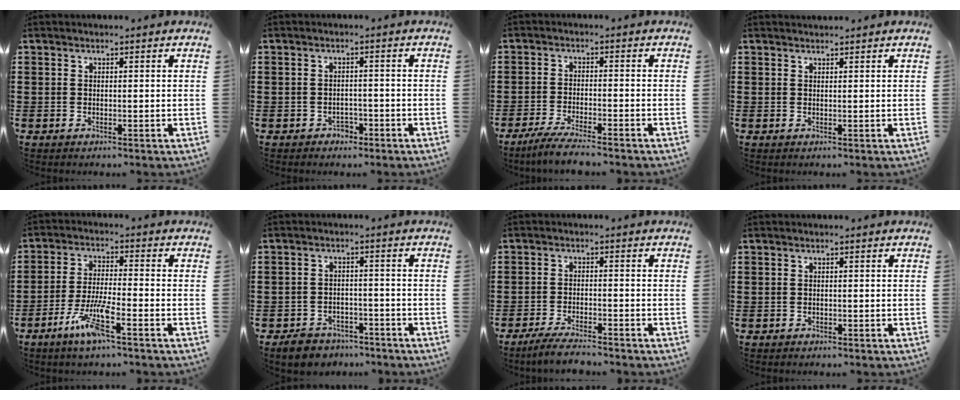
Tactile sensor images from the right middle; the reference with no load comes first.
{"total": 1.6, "force": [-1.3, 0.8, 0.2], "torque": [-0.012, -0.001, -0.029]}
{"total": 4.1, "force": [-3.7, -0.1, 1.8], "torque": [-0.045, -0.012, -0.073]}
{"total": 0.8, "force": [0.8, 0.1, -0.1], "torque": [-0.002, 0.000, 0.016]}
{"total": 7.0, "force": [-4.2, 0.9, 5.5], "torque": [-0.122, -0.010, -0.080]}
{"total": 3.7, "force": [-3.6, 1.1, 0.1], "torque": [-0.008, 0.009, -0.075]}
{"total": 3.8, "force": [-3.5, 0.2, 1.5], "torque": [-0.032, -0.002, -0.069]}
{"total": 0.6, "force": [-0.5, 0.2, 0.0], "torque": [-0.001, 0.002, -0.012]}